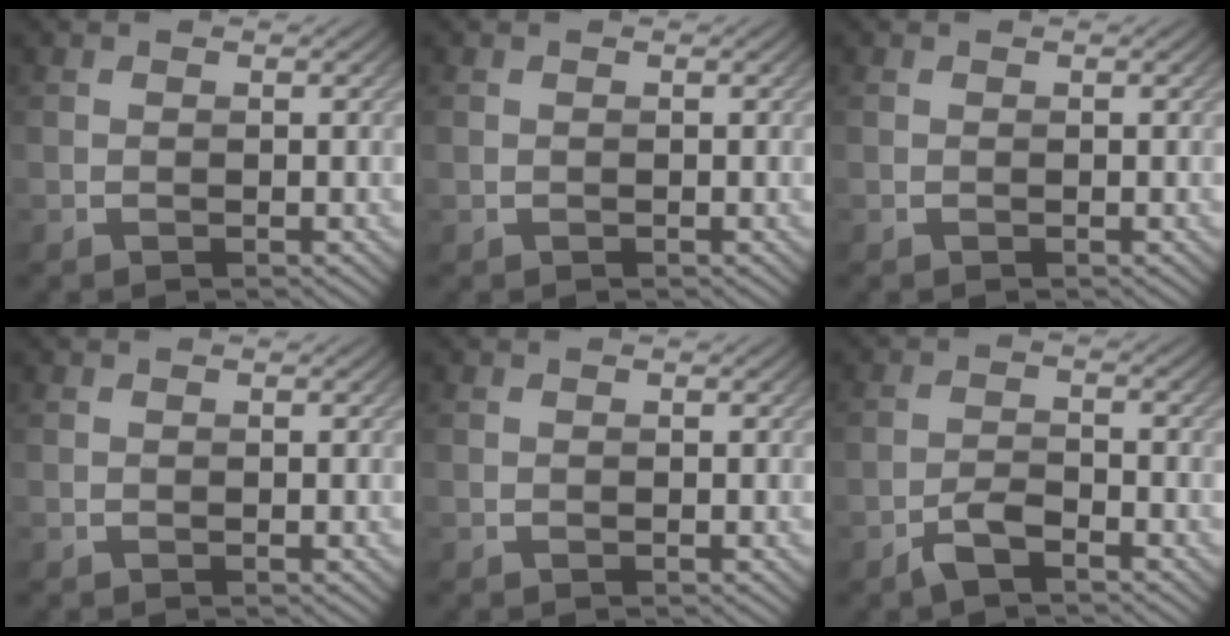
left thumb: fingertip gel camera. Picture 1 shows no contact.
{"total": 0.0}
{"total": 0.0}
{"total": 0.0}
{"total": 0.0}
{"total": 3.4, "force": [-2.6, 0.9, 1.9], "torque": [-0.038, 0.001, -0.058]}